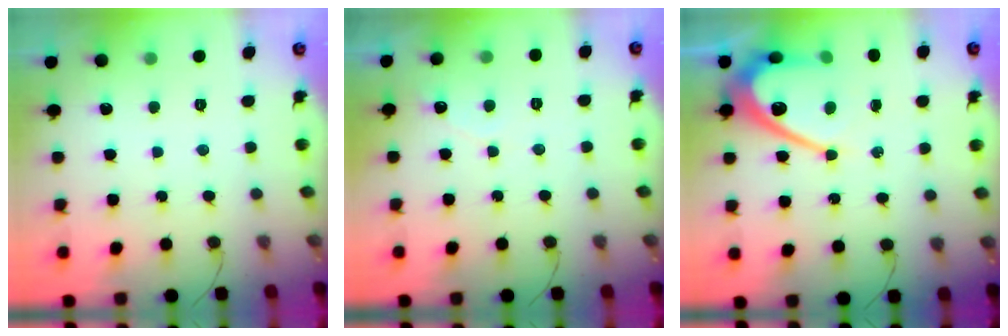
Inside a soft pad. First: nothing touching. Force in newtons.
{"total": 2.9, "press": 2.9, "slide": 0.3}
{"total": 10.8, "press": 10.8, "slide": 0.8}